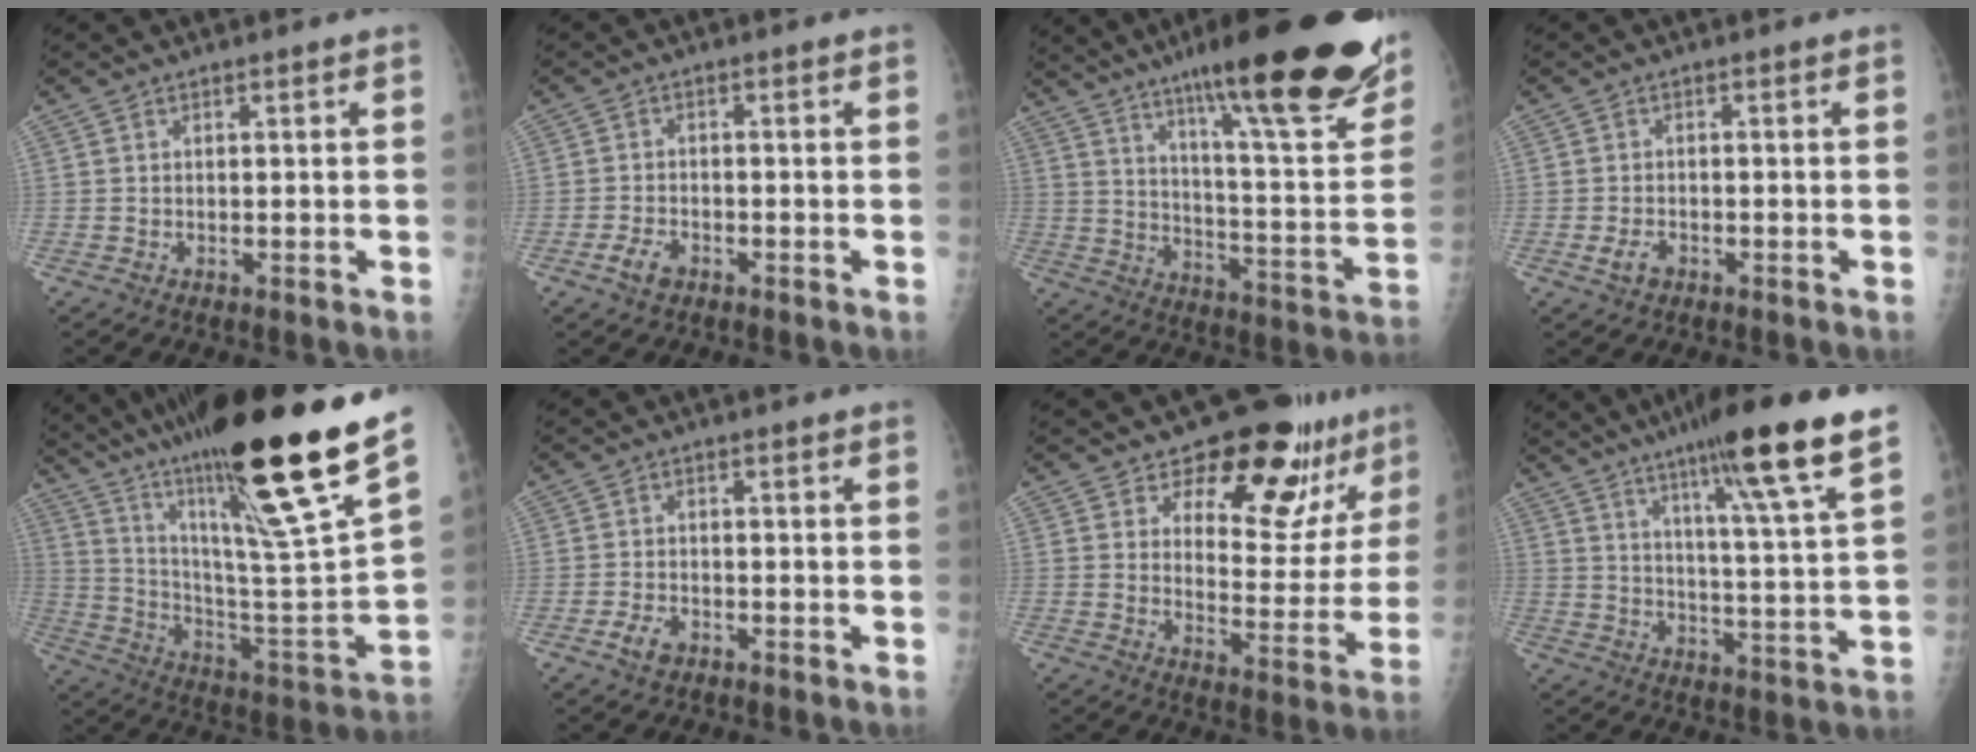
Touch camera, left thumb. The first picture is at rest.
{"total": 3.5, "force": [-2.1, 2.1, 1.9], "torque": [-0.034, 0.009, -0.037]}
{"total": 31.3, "force": [20.0, 5.7, 23.5], "torque": [-0.286, -0.063, 0.290]}
{"total": 2.9, "force": [-1.4, 1.9, 1.7], "torque": [-0.028, 0.003, -0.023]}
{"total": 33.5, "force": [22.3, 3.4, 24.8], "torque": [-0.390, -0.083, 0.369]}
{"total": 3.2, "force": [-1.8, 2.0, 1.7], "torque": [-0.029, 0.006, -0.032]}
{"total": 16.8, "force": [11.9, 8.3, 8.5], "torque": [-0.047, -0.080, 0.151]}
{"total": 18.0, "force": [11.4, 1.0, 13.9], "torque": [-0.197, -0.049, 0.166]}